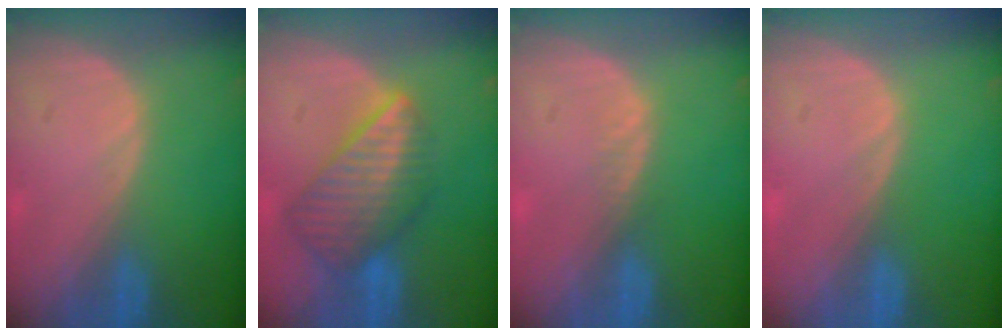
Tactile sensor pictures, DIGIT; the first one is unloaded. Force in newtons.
{"total": 8.6, "press": 7.6, "slide": 4.0}
{"total": 0.9, "press": 0.9, "slide": 0.2}
{"total": 0.0}